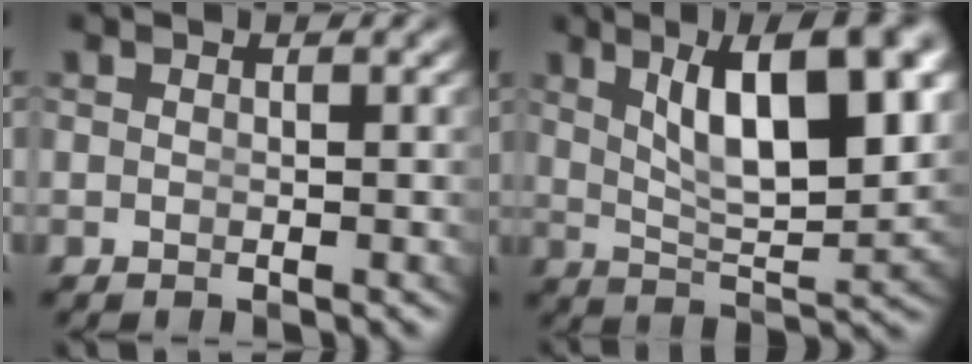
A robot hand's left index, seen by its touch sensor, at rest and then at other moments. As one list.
[{"total": 9.2, "force": [3.3, 2.6, 8.2], "torque": [-0.122, 0.000, 0.060]}]